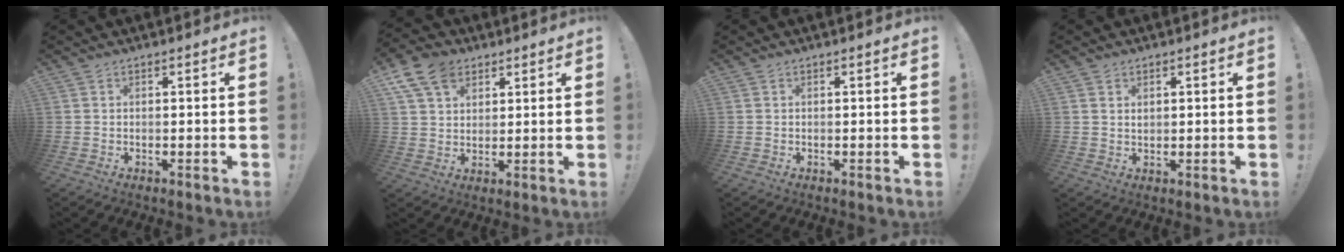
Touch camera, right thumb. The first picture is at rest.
{"total": 11.0, "force": [5.9, 7.4, 5.5], "torque": [-0.097, -0.018, 0.117]}
{"total": 0.0}
{"total": 1.5, "force": [1.2, 1.0, 0.2], "torque": [0.002, -0.001, 0.020]}